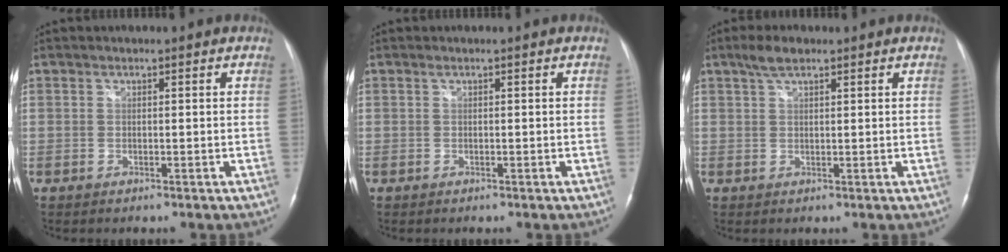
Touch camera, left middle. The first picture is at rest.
{"total": 0.0}
{"total": 3.3, "force": [2.3, 1.1, 2.0], "torque": [-0.046, 0.009, 0.046]}